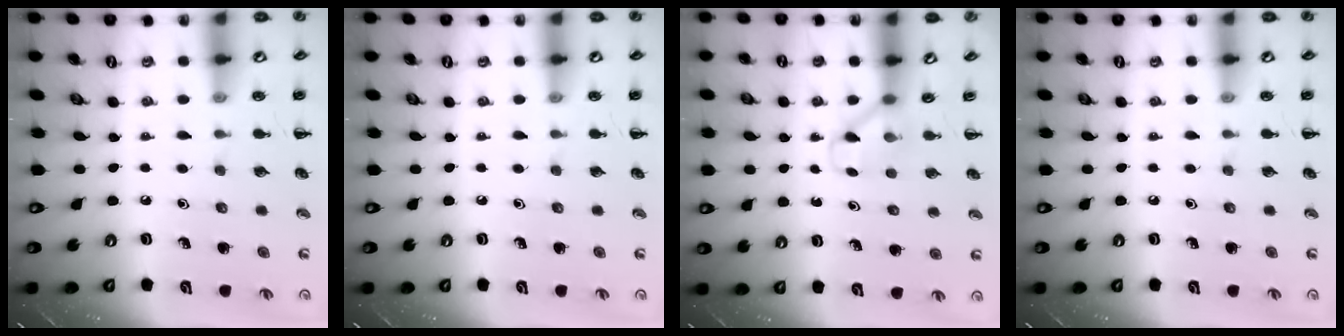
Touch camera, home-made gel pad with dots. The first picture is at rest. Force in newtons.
{"total": 0.0}
{"total": 2.8, "press": 2.6, "slide": 0.9}
{"total": 0.0}